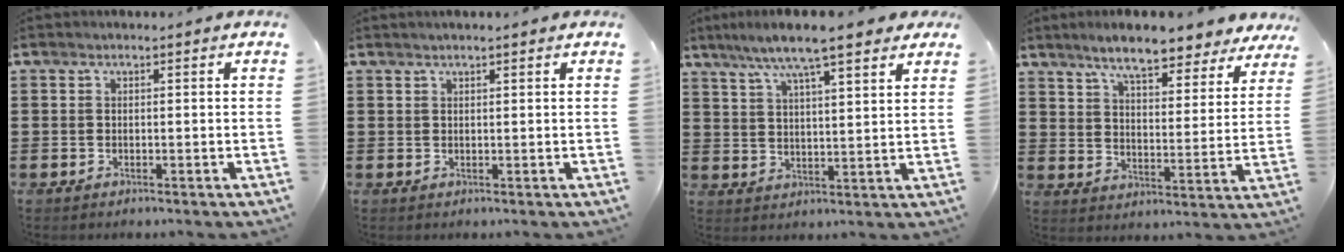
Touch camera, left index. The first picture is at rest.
{"total": 0.8, "force": [0.7, 0.0, 0.4], "torque": [-0.009, -0.001, 0.013]}
{"total": 8.2, "force": [6.4, 0.9, 4.9], "torque": [-0.115, -0.014, 0.112]}
{"total": 7.9, "force": [7.1, 1.0, 3.3], "torque": [-0.083, -0.032, 0.125]}